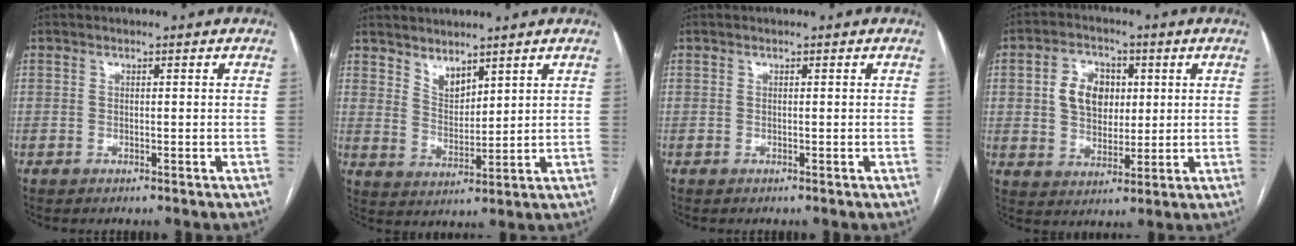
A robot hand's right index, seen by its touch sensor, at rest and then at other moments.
{"total": 4.4, "force": [3.6, 1.8, 1.8], "torque": [-0.035, -0.004, 0.079]}
{"total": 0.0}
{"total": 8.5, "force": [1.9, 6.2, 5.5], "torque": [-0.109, 0.020, 0.039]}